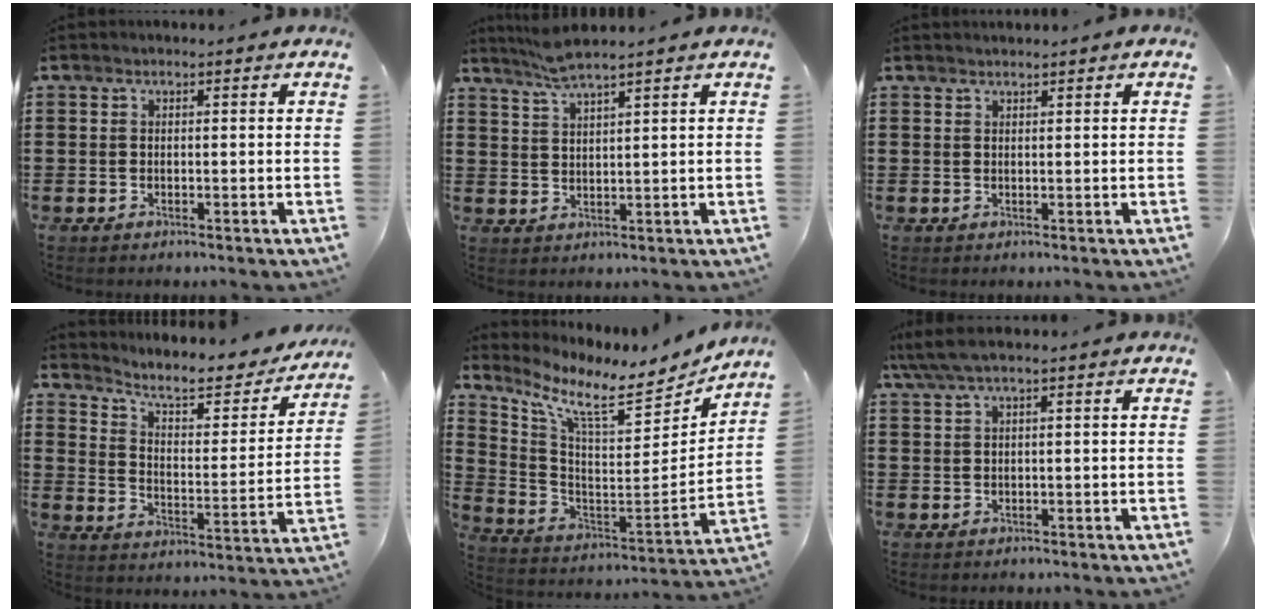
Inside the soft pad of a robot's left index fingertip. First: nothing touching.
{"total": 4.2, "force": [3.5, -0.1, 2.2], "torque": [-0.053, -0.007, 0.063]}
{"total": 0.8, "force": [0.7, 0.0, 0.3], "torque": [-0.006, -0.002, 0.015]}
{"total": 6.3, "force": [5.2, 1.3, 3.3], "torque": [-0.081, -0.036, 0.082]}
{"total": 9.4, "force": [7.7, 1.8, 5.1], "torque": [-0.126, -0.059, 0.125]}
{"total": 2.6, "force": [1.0, 0.1, 2.4], "torque": [-0.052, -0.003, 0.016]}